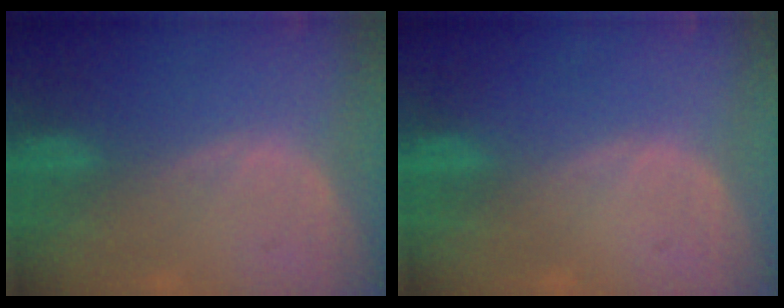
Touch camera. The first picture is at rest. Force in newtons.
{"total": 0.0}